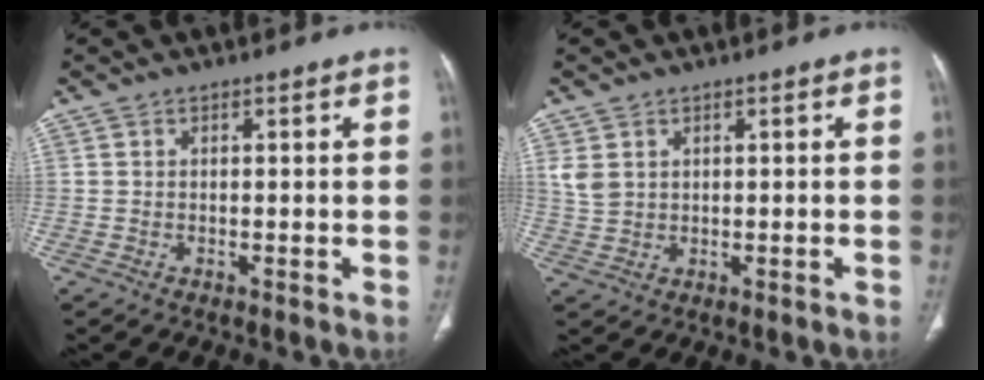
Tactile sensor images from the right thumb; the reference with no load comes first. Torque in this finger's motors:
{"motor_torque": [-0.03, 0.14, 0.60, -0.12, 0.04]}